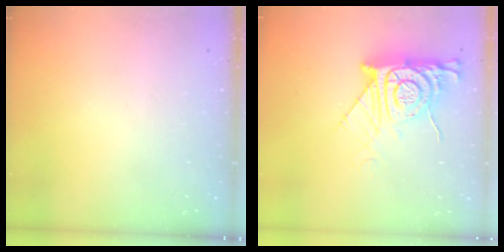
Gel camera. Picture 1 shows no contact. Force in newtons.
{"total": 14.5, "press": 14.4, "slide": 1.2}